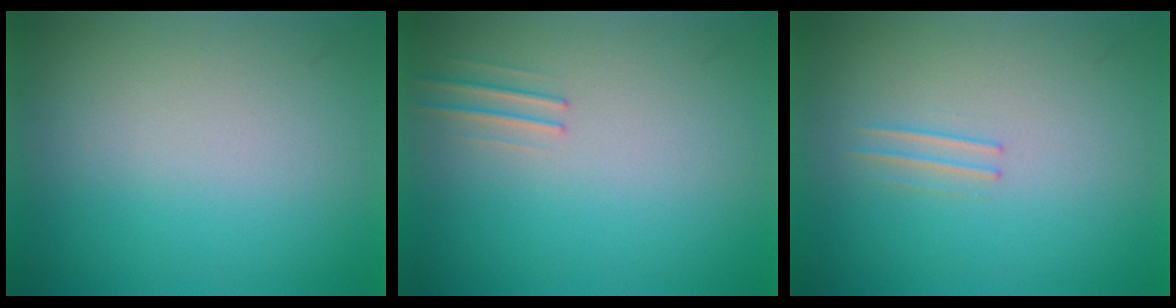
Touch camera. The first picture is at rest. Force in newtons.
{"total": 1.1}
{"total": 1.1}